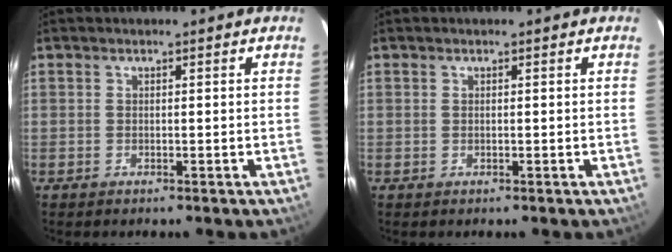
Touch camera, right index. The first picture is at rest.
{"total": 0.0}